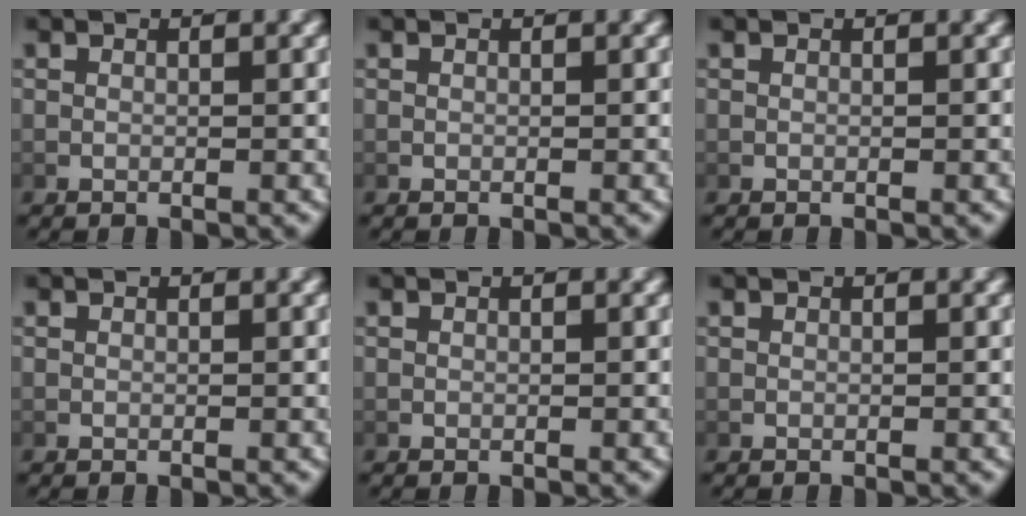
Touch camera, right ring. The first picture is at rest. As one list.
[{"total": 0.7, "force": [0.0, -0.6, -0.1], "torque": [0.009, -0.007, 0.007]}, {"total": 0.0}, {"total": 0.0}, {"total": 0.0}, {"total": 0.0}]